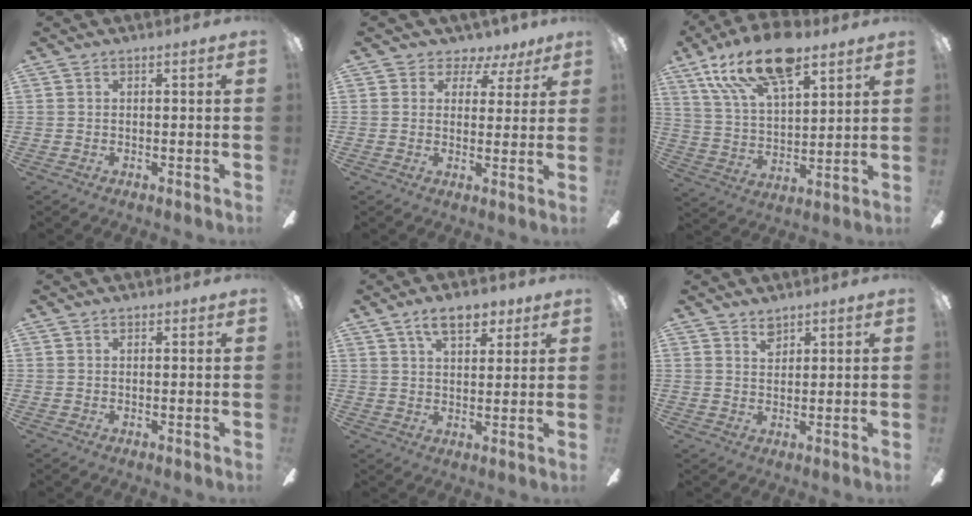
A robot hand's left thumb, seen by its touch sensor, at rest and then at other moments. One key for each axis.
{"total": 4.8, "fx": 3.3, "fy": 3.4, "fz": 0.9, "tx": -0.005, "ty": -0.024, "tz": 0.055}
{"total": 19.5, "fx": 12.6, "fy": 8.1, "fz": 12.5, "tx": -0.235, "ty": -0.051, "tz": 0.216}
{"total": 0.6, "fx": 0.5, "fy": 0.3, "fz": 0.2, "tx": -0.003, "ty": 0.002, "tz": 0.009}
{"total": 8.9, "fx": 5.4, "fy": 4.4, "fz": 5.5, "tx": -0.085, "ty": -0.012, "tz": 0.097}
{"total": 3.0, "fx": 2.5, "fy": 1.4, "fz": 0.9, "tx": -0.006, "ty": -0.012, "tz": 0.044}